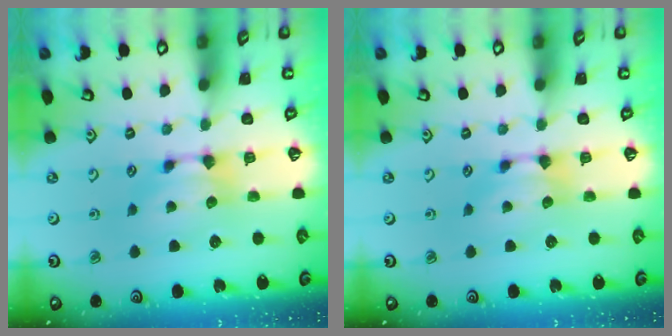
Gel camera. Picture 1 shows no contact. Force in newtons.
{"total": 0.0}